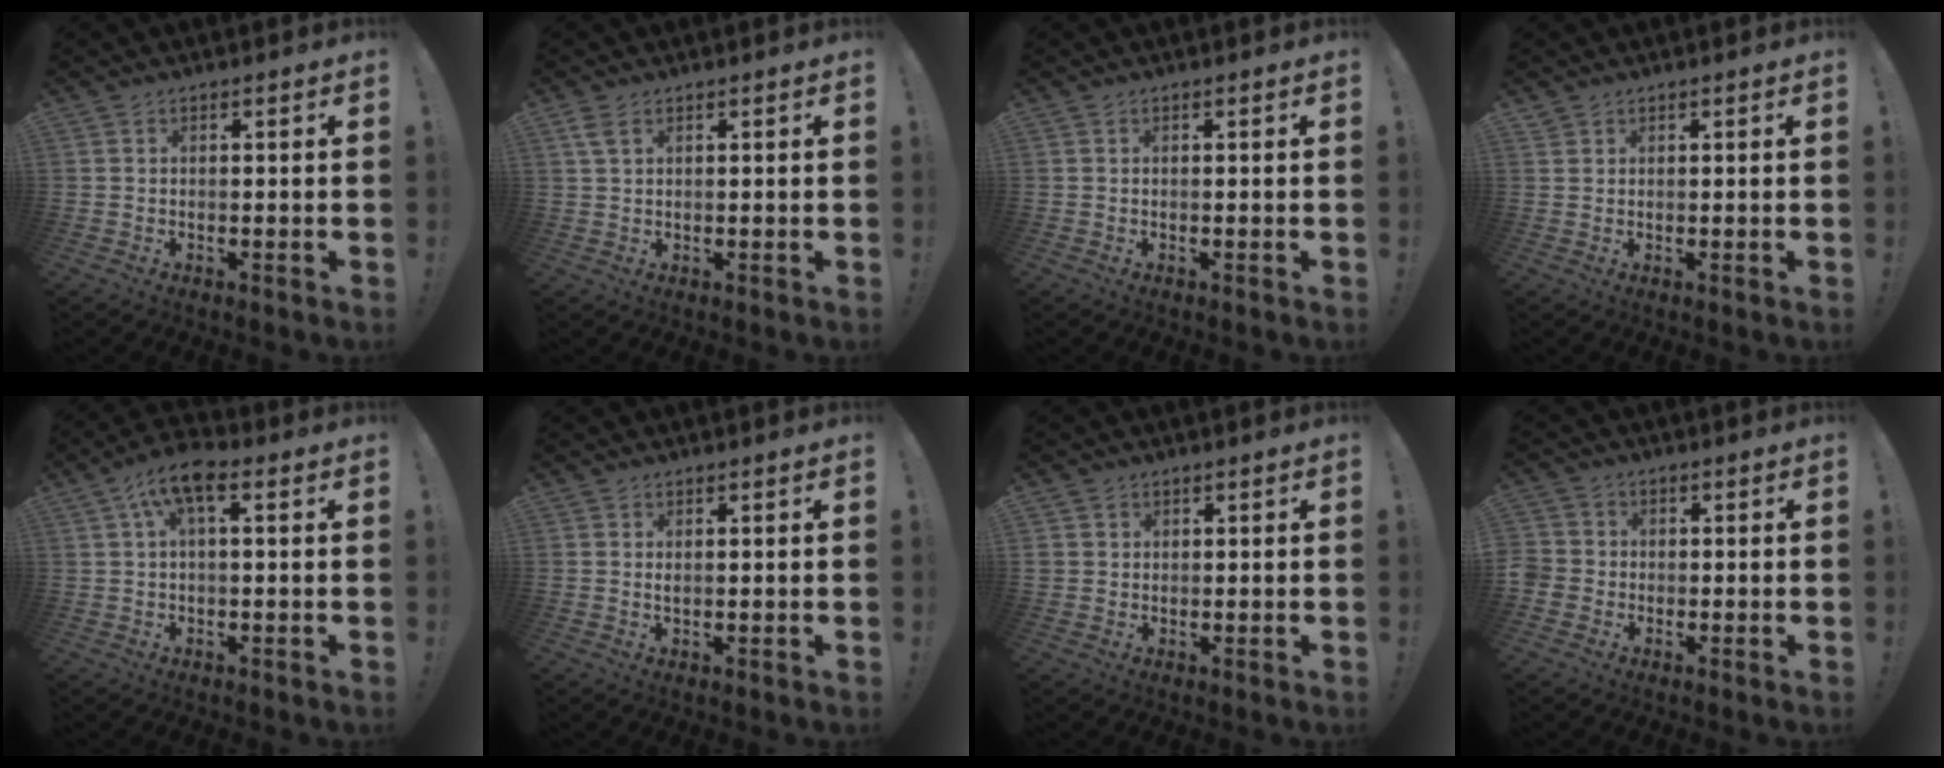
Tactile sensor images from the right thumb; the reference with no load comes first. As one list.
[{"total": 3.3, "force": [1.7, 1.5, 2.4], "torque": [-0.041, -0.002, 0.031]}, {"total": 0.0}, {"total": 1.2, "force": [0.9, 0.6, 0.3], "torque": [0.000, -0.004, 0.018]}, {"total": 7.8, "force": [2.3, 2.8, 6.9], "torque": [-0.119, -0.003, 0.045]}, {"total": 0.7, "force": [0.2, 0.2, 0.6], "torque": [-0.011, 0.002, 0.002]}, {"total": 2.1, "force": [1.0, 1.8, 0.2], "torque": [-0.005, -0.002, 0.020]}, {"total": 4.1, "force": [-1.1, 3.7, 1.3], "torque": [-0.032, 0.006, -0.023]}]